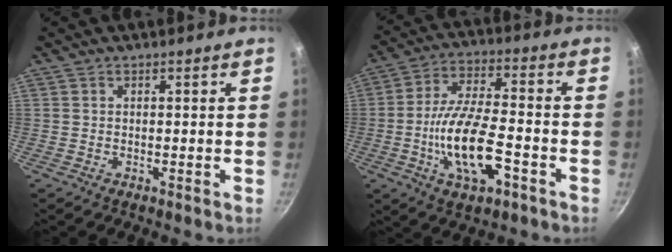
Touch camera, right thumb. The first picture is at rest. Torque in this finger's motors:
{"motor_torque": [1.45, 1.28, 1.79, -0.63, 0.59]}